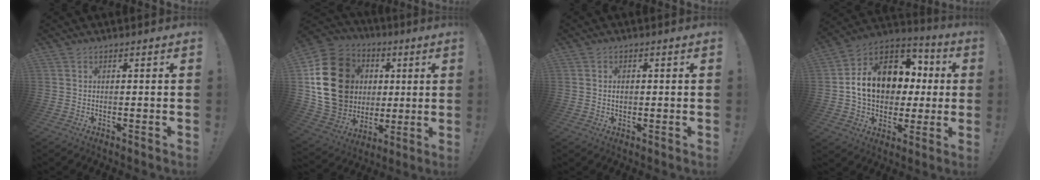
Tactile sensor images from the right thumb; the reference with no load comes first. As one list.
[{"total": 24.2, "force": [3.7, 20.2, 12.9], "torque": [-0.221, 0.001, 0.108]}, {"total": 1.5, "force": [0.1, 1.2, 0.9], "torque": [-0.002, -0.002, -0.002]}, {"total": 17.8, "force": [2.2, 13.6, 11.2], "torque": [-0.171, 0.009, 0.059]}]